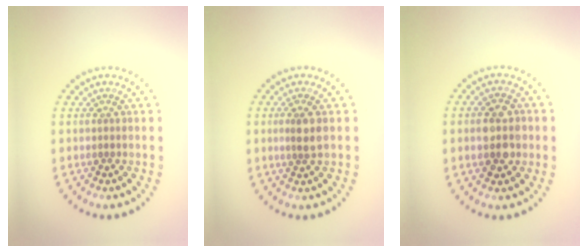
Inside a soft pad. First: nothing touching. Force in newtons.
{"total": 2.0, "press": 1.7, "slide": 1.0}
{"total": 3.5, "press": 3.5, "slide": 0.1}